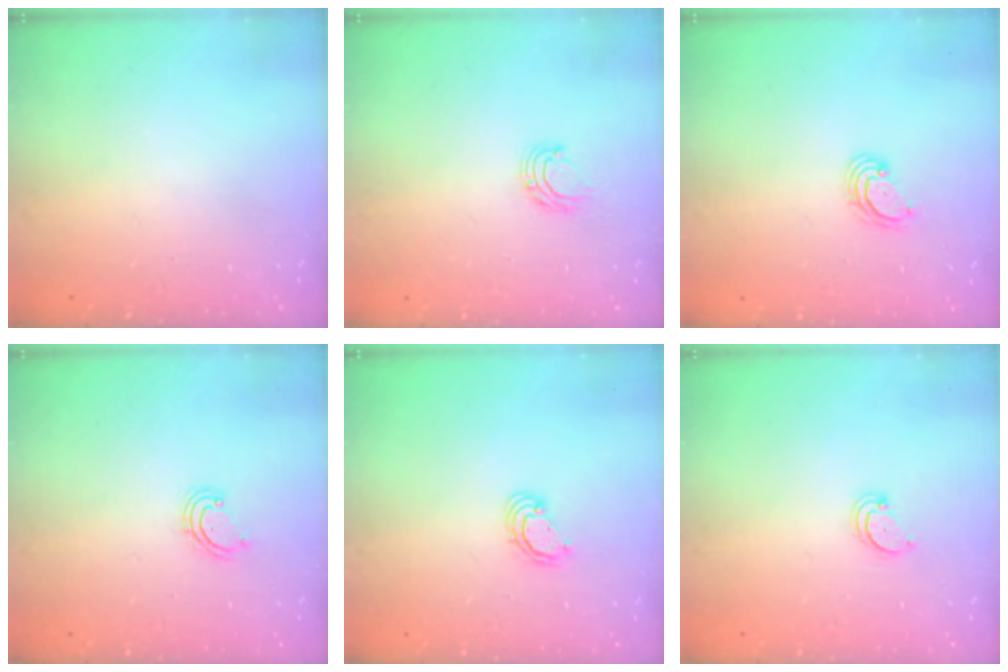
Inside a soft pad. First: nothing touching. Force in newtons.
{"total": 5.1, "press": 5.1, "slide": 0.4}
{"total": 2.8, "press": 2.8, "slide": 0.2}
{"total": 2.7, "press": 2.6, "slide": 0.5}
{"total": 3.7, "press": 3.7, "slide": 0.3}
{"total": 1.8, "press": 1.8, "slide": 0.2}